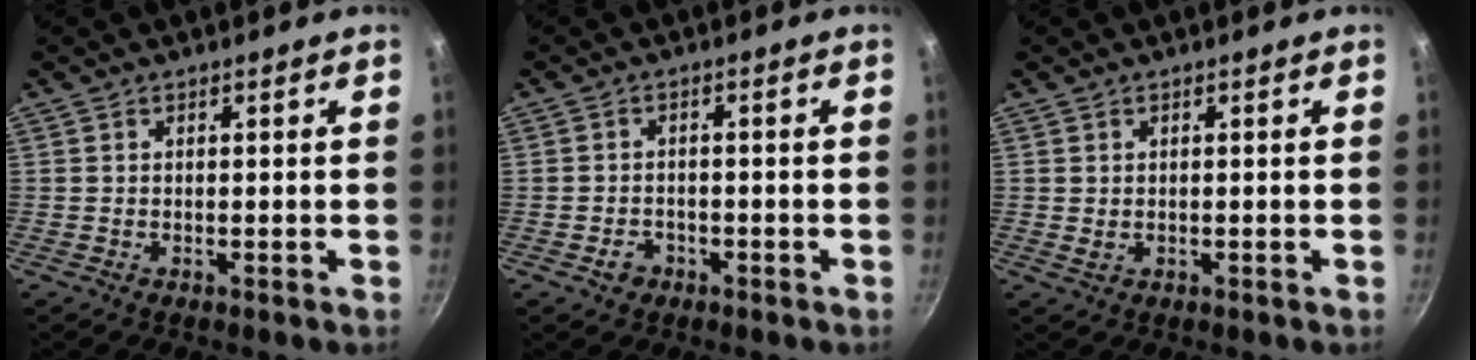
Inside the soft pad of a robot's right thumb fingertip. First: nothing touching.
{"total": 2.8, "force": [-1.4, 2.2, 0.9], "torque": [-0.006, 0.015, -0.020]}
{"total": 0.9, "force": [0.2, 0.6, 0.6], "torque": [-0.009, -0.003, 0.006]}